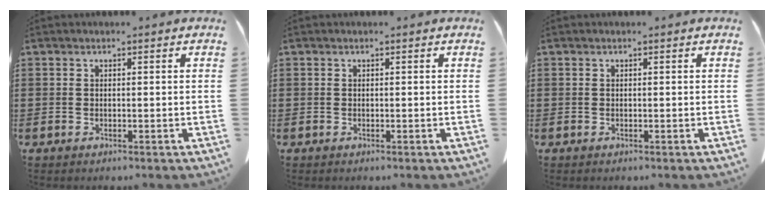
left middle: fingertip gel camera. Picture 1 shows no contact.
{"total": 0.0}
{"total": 0.0}